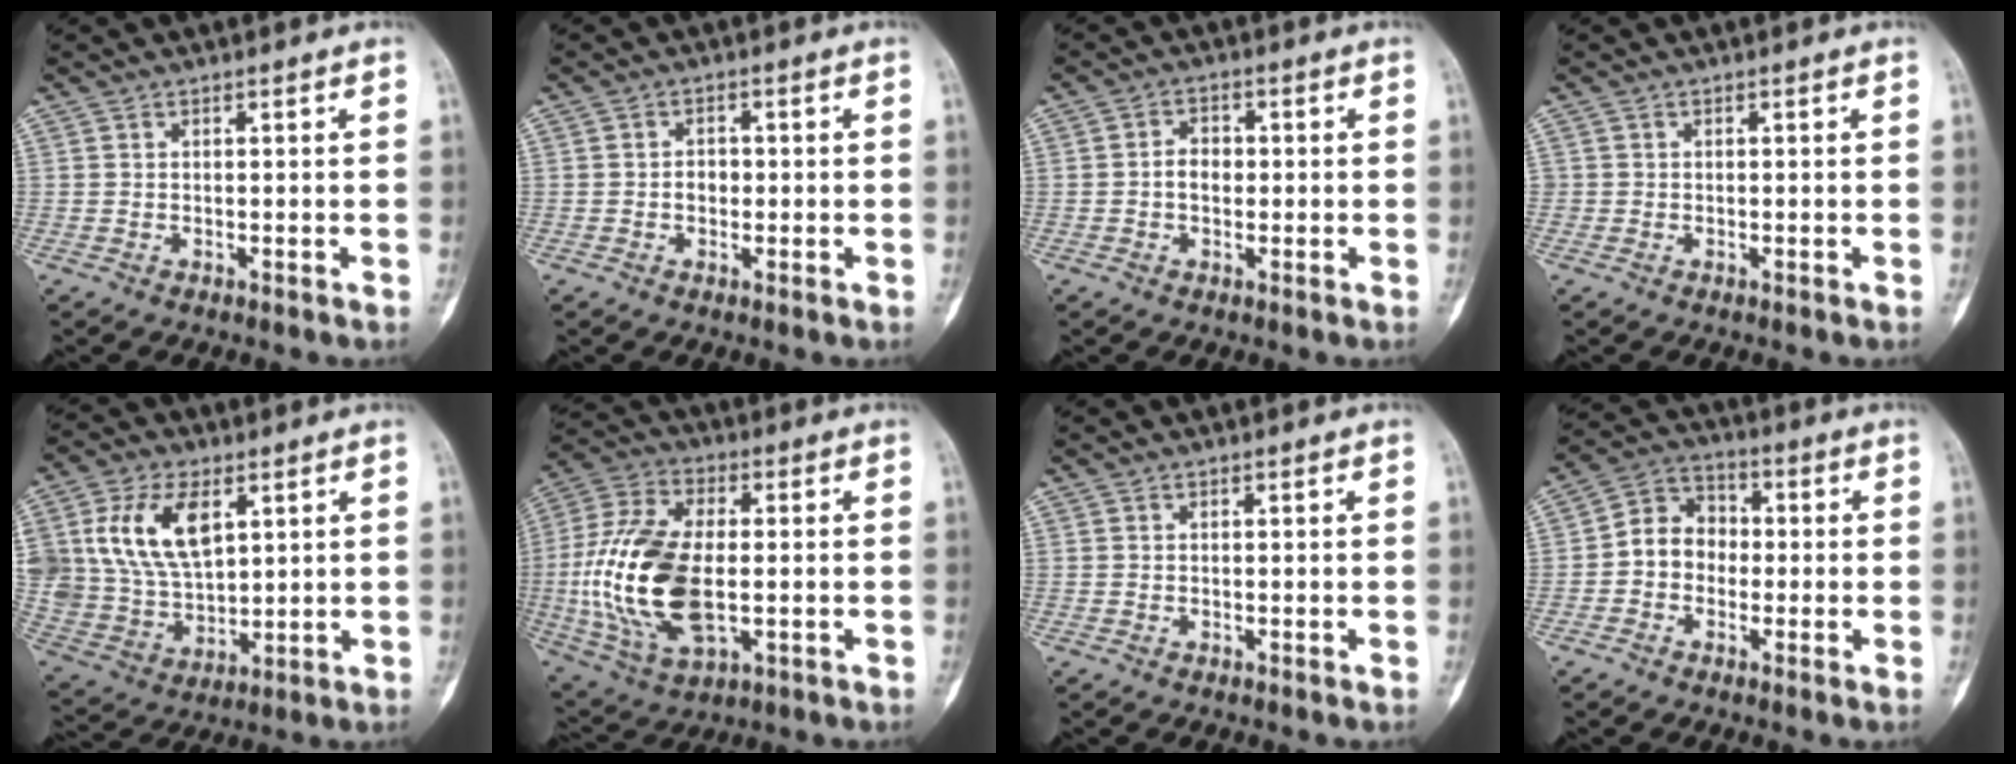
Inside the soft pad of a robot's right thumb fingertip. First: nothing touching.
{"total": 2.3, "force": [-0.4, 1.8, 1.3], "torque": [-0.004, 0.007, -0.010]}
{"total": 3.5, "force": [-0.3, 2.7, 2.3], "torque": [-0.023, 0.012, -0.012]}
{"total": 0.6, "force": [-0.1, 0.6, 0.0], "torque": [0.004, 0.005, -0.003]}
{"total": 16.2, "force": [5.6, 9.8, 11.5], "torque": [-0.209, -0.012, 0.121]}
{"total": 20.9, "force": [-1.6, 11.1, 17.6], "torque": [-0.370, 0.000, -0.020]}
{"total": 0.0}
{"total": 7.8, "force": [-1.1, 6.7, 3.8], "torque": [-0.035, 0.033, -0.037]}